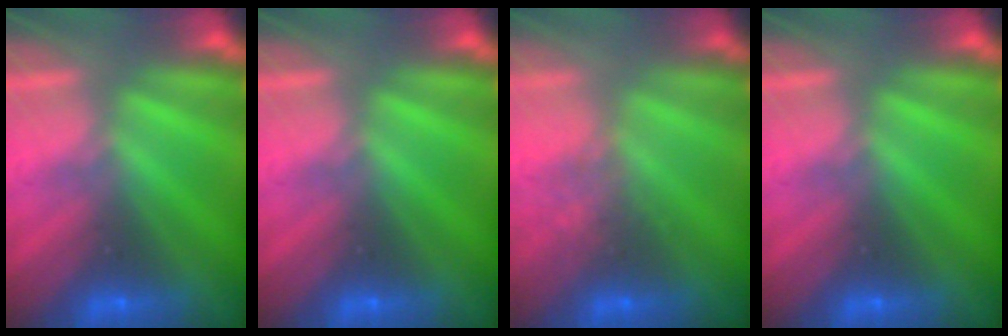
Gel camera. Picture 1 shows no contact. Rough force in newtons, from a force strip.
{"total": 0.0}
{"total": 2.6}
{"total": 0.0}